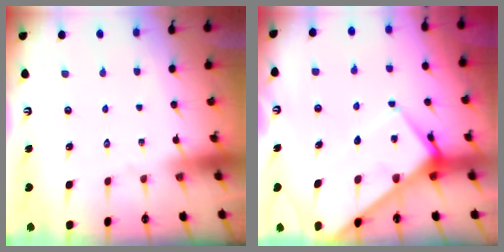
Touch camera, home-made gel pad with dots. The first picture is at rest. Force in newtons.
{"total": 10.1, "press": 10.1, "slide": 1.0}